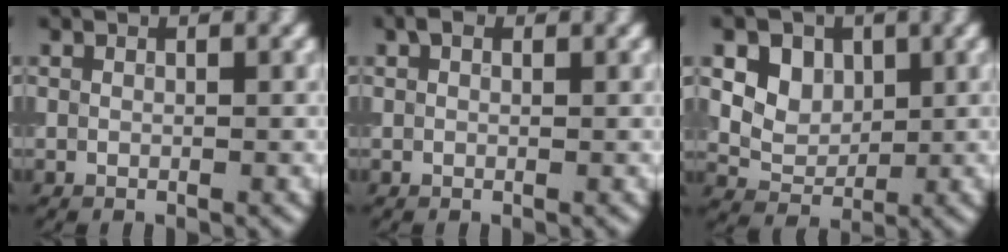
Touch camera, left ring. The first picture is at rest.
{"total": 0.8, "force": [0.4, 0.4, 0.5], "torque": [-0.006, 0.004, 0.004]}
{"total": 5.7, "force": [2.4, 4.4, 2.6], "torque": [-0.056, 0.004, 0.051]}